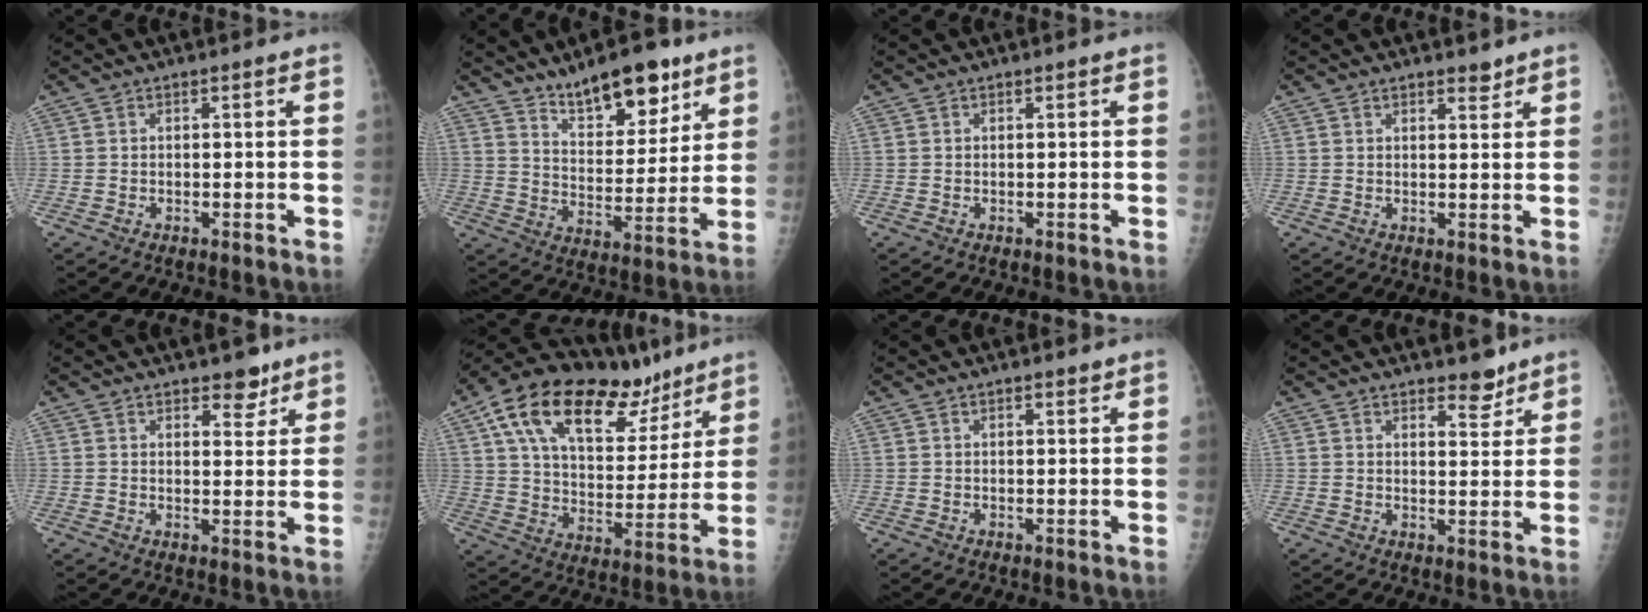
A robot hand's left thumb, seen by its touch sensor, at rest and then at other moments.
{"total": 14.2, "force": [9.9, 5.6, 8.5], "torque": [-0.095, -0.062, 0.167]}
{"total": 0.0}
{"total": 2.2, "force": [1.8, 0.8, 0.9], "torque": [-0.001, -0.012, 0.024]}
{"total": 4.7, "force": [3.5, 2.2, 2.3], "torque": [-0.007, -0.021, 0.049]}
{"total": 25.4, "force": [15.2, 12.4, 16.2], "torque": [-0.229, -0.018, 0.252]}
{"total": 1.3, "force": [1.1, 0.5, 0.6], "torque": [-0.007, -0.006, 0.015]}
{"total": 4.5, "force": [3.6, 1.8, 2.0], "torque": [-0.009, -0.027, 0.053]}